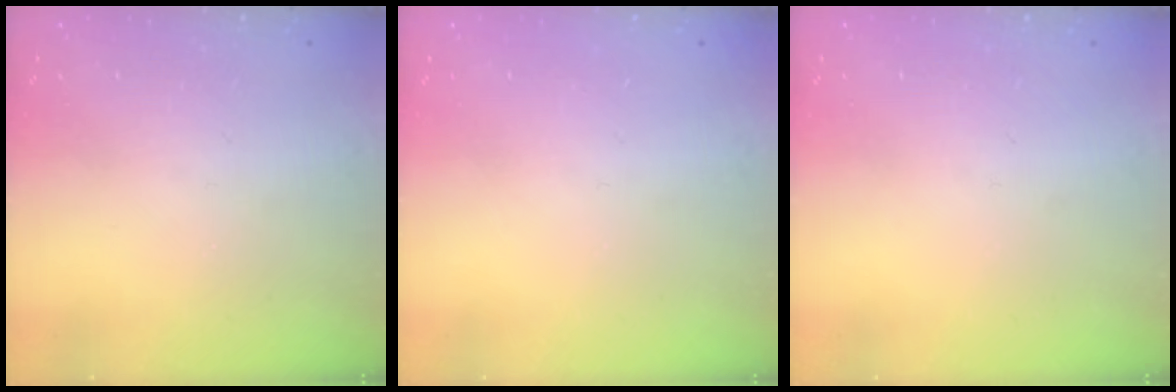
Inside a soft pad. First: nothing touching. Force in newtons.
{"total": 0.0}
{"total": 0.0}